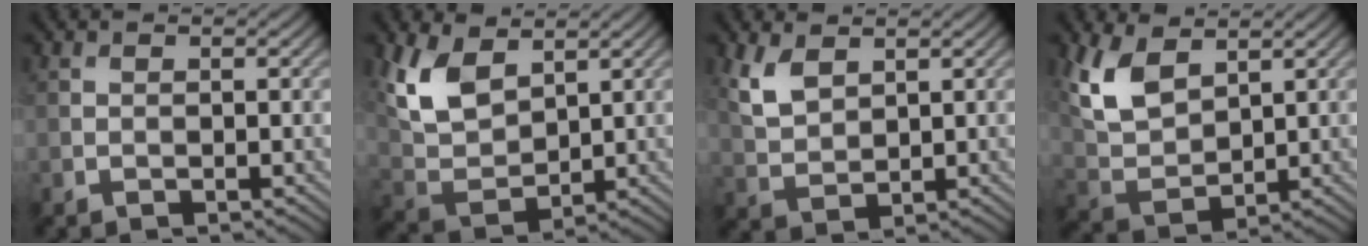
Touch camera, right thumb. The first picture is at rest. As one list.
[{"total": 8.7, "force": [4.4, 4.9, 5.8], "torque": [-0.145, -0.003, 0.090]}, {"total": 4.9, "force": [2.6, 2.6, 3.1], "torque": [-0.086, -0.001, 0.059]}, {"total": 7.9, "force": [4.1, 4.2, 5.2], "torque": [-0.133, -0.003, 0.084]}]